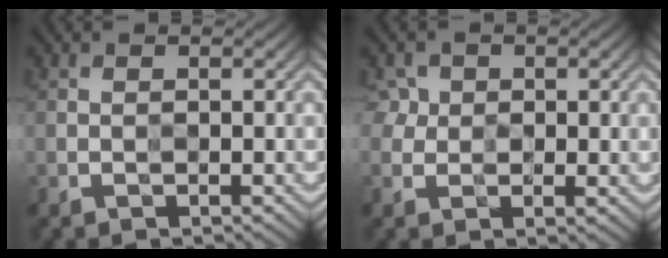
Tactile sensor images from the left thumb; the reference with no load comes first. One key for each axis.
{"total": 3.1, "fx": 1.3, "fy": 2.6, "fz": 1.0, "tx": -0.034, "ty": 0.005, "tz": 0.014}